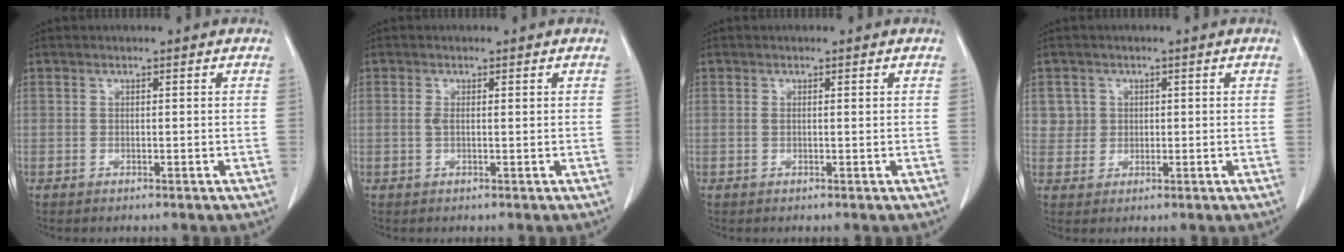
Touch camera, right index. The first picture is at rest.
{"total": 1.3, "force": [0.2, 0.4, 1.2], "torque": [-0.025, 0.004, 0.005]}
{"total": 0.7, "force": [0.2, 0.1, 0.6], "torque": [-0.015, 0.003, 0.006]}
{"total": 2.9, "force": [0.9, 2.8, -0.2], "torque": [0.024, 0.003, 0.012]}